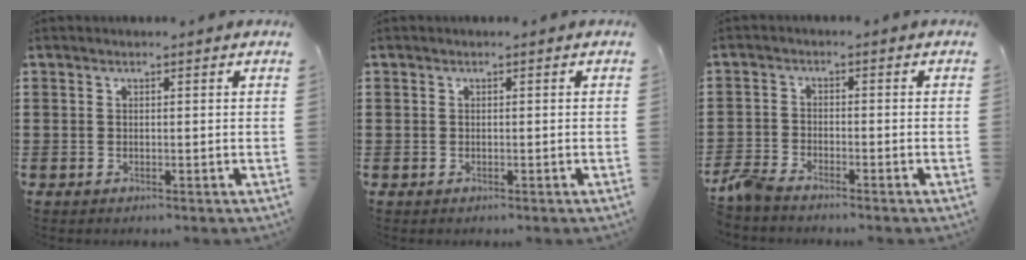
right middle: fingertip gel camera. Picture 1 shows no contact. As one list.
[{"total": 0.6, "force": [-0.2, 0.6, 0.0], "torque": [0.000, 0.006, -0.005]}, {"total": 3.3, "force": [-3.0, 0.5, 1.3], "torque": [-0.051, -0.006, -0.068]}]